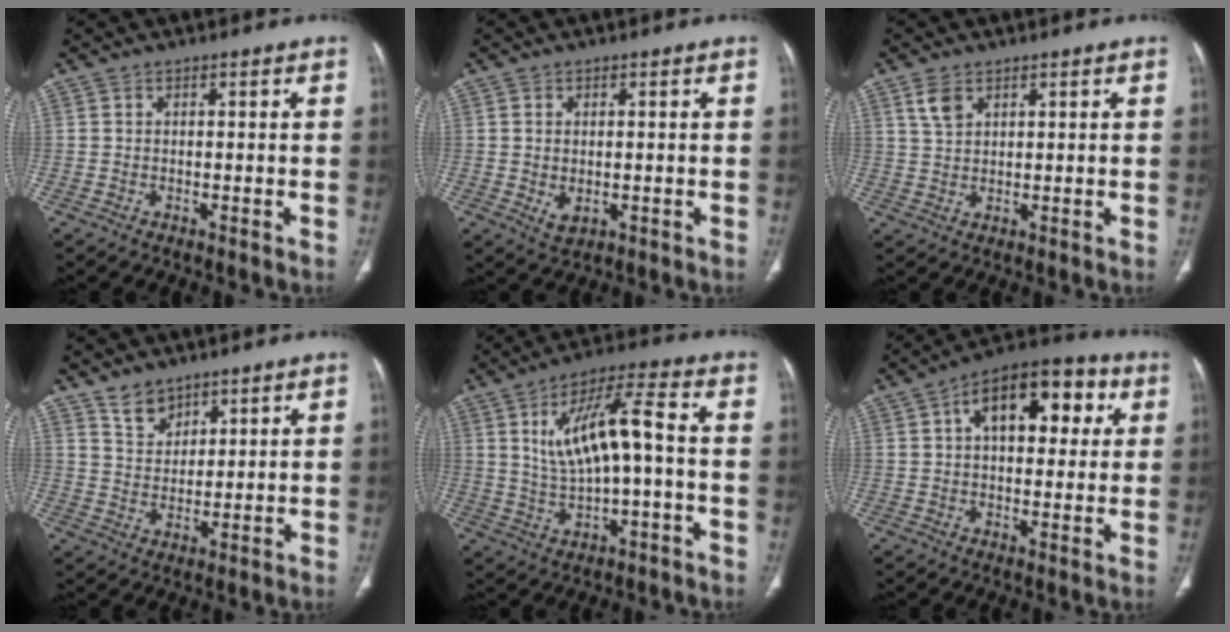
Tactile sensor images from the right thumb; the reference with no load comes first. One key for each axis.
{"total": 3.2, "fx": -0.4, "fy": 2.0, "fz": 2.5, "tx": -0.046, "ty": -0.003, "tz": 0.002}
{"total": 3.6, "fx": 2.2, "fy": 2.0, "fz": 2.0, "tx": -0.038, "ty": -0.004, "tz": 0.050}
{"total": 5.2, "fx": 4.0, "fy": 3.0, "fz": 1.4, "tx": -0.003, "ty": -0.031, "tz": 0.080}
{"total": 13.0, "fx": 1.1, "fy": 4.3, "fz": 12.2, "tx": -0.227, "ty": 0.028, "tz": 0.022}
{"total": 16.2, "fx": 4.9, "fy": 8.7, "fz": 12.8, "tx": -0.150, "ty": 0.022, "tz": 0.067}